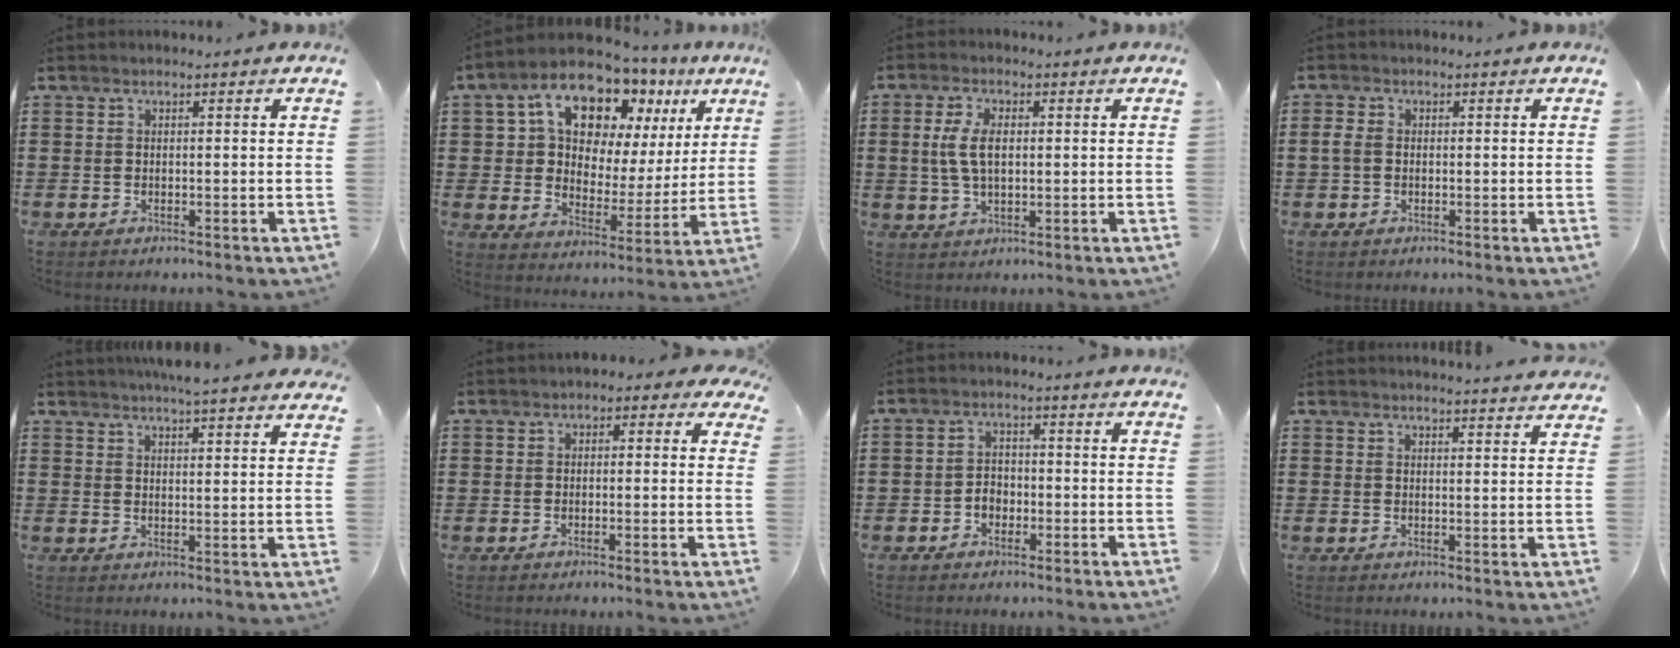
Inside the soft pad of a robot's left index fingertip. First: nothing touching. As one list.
[{"total": 13.0, "force": [8.2, 7.2, 7.0], "torque": [-0.148, -0.038, 0.144]}, {"total": 5.5, "force": [0.7, 2.6, 4.8], "torque": [-0.119, 0.003, 0.003]}, {"total": 2.0, "force": [-0.2, 1.3, 1.5], "torque": [-0.046, -0.002, -0.009]}, {"total": 4.5, "force": [4.3, -0.2, 1.1], "torque": [-0.034, -0.015, 0.080]}, {"total": 1.3, "force": [0.3, 0.9, 0.8], "torque": [-0.011, 0.004, 0.001]}, {"total": 2.4, "force": [-1.0, 1.9, 1.1], "torque": [-0.025, 0.004, -0.023]}, {"total": 2.8, "force": [2.7, -0.4, 0.2], "torque": [-0.002, -0.014, 0.050]}]